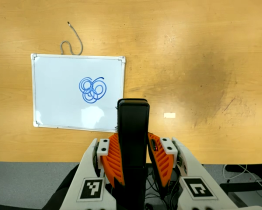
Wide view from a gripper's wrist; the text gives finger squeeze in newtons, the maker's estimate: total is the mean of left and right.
{"total": 5.1, "left": 3.4, "right": 6.8}